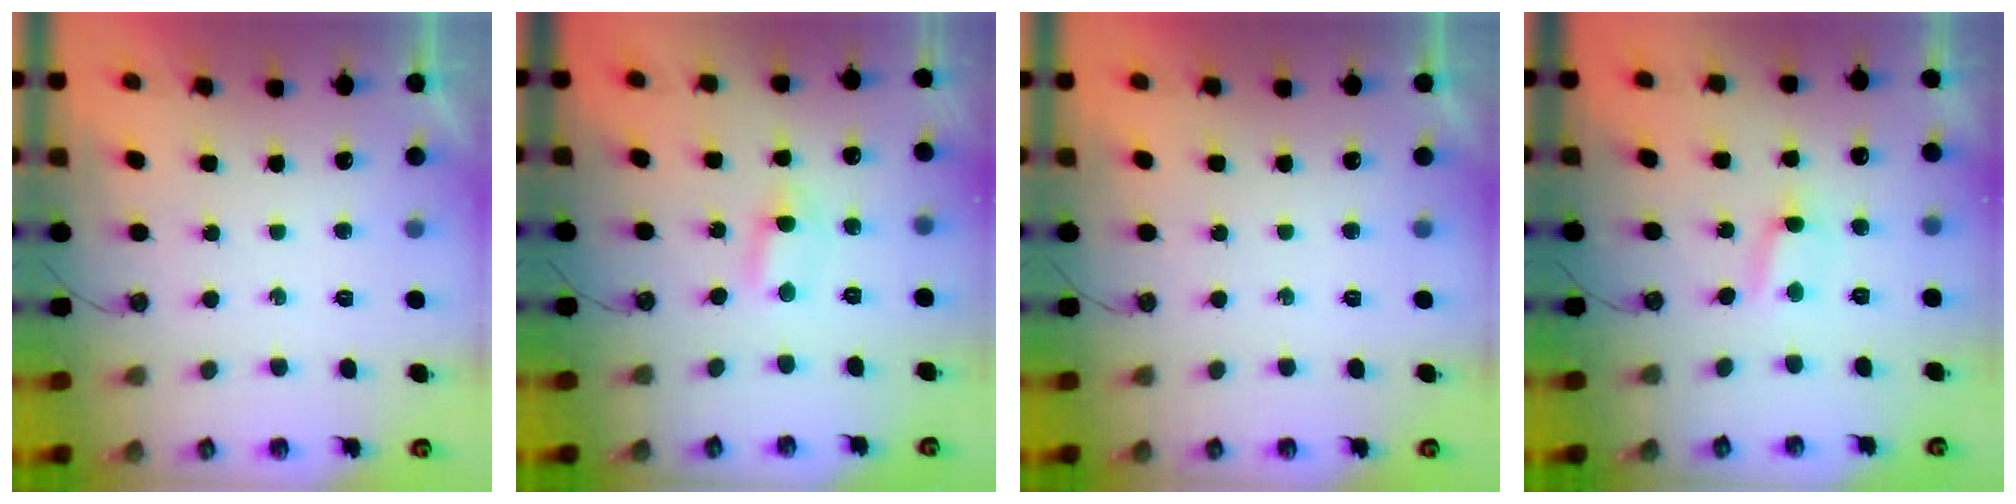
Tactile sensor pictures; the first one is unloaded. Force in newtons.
{"total": 1.1, "press": 0.9, "slide": 0.7}
{"total": 0.0}
{"total": 1.5, "press": 1.5, "slide": 0.3}